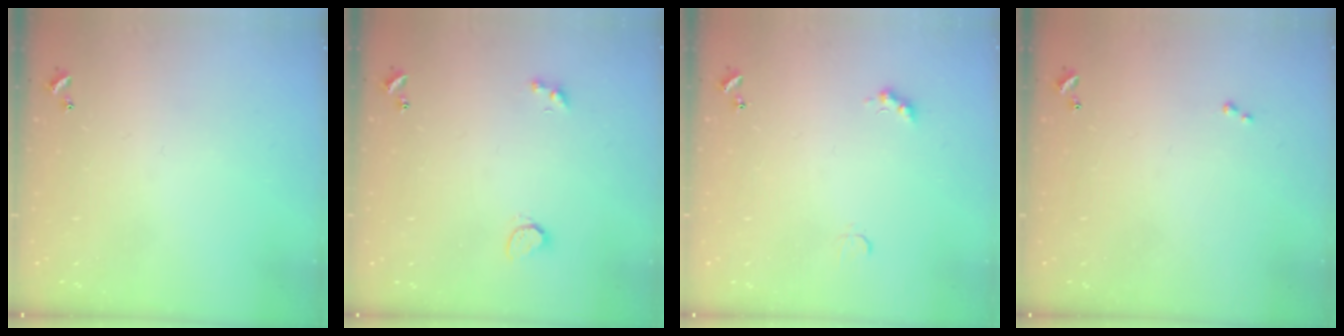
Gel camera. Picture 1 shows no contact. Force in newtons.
{"total": 2.3, "press": 2.3, "slide": 0.5}
{"total": 2.4, "press": 2.3, "slide": 0.5}
{"total": 0.0}